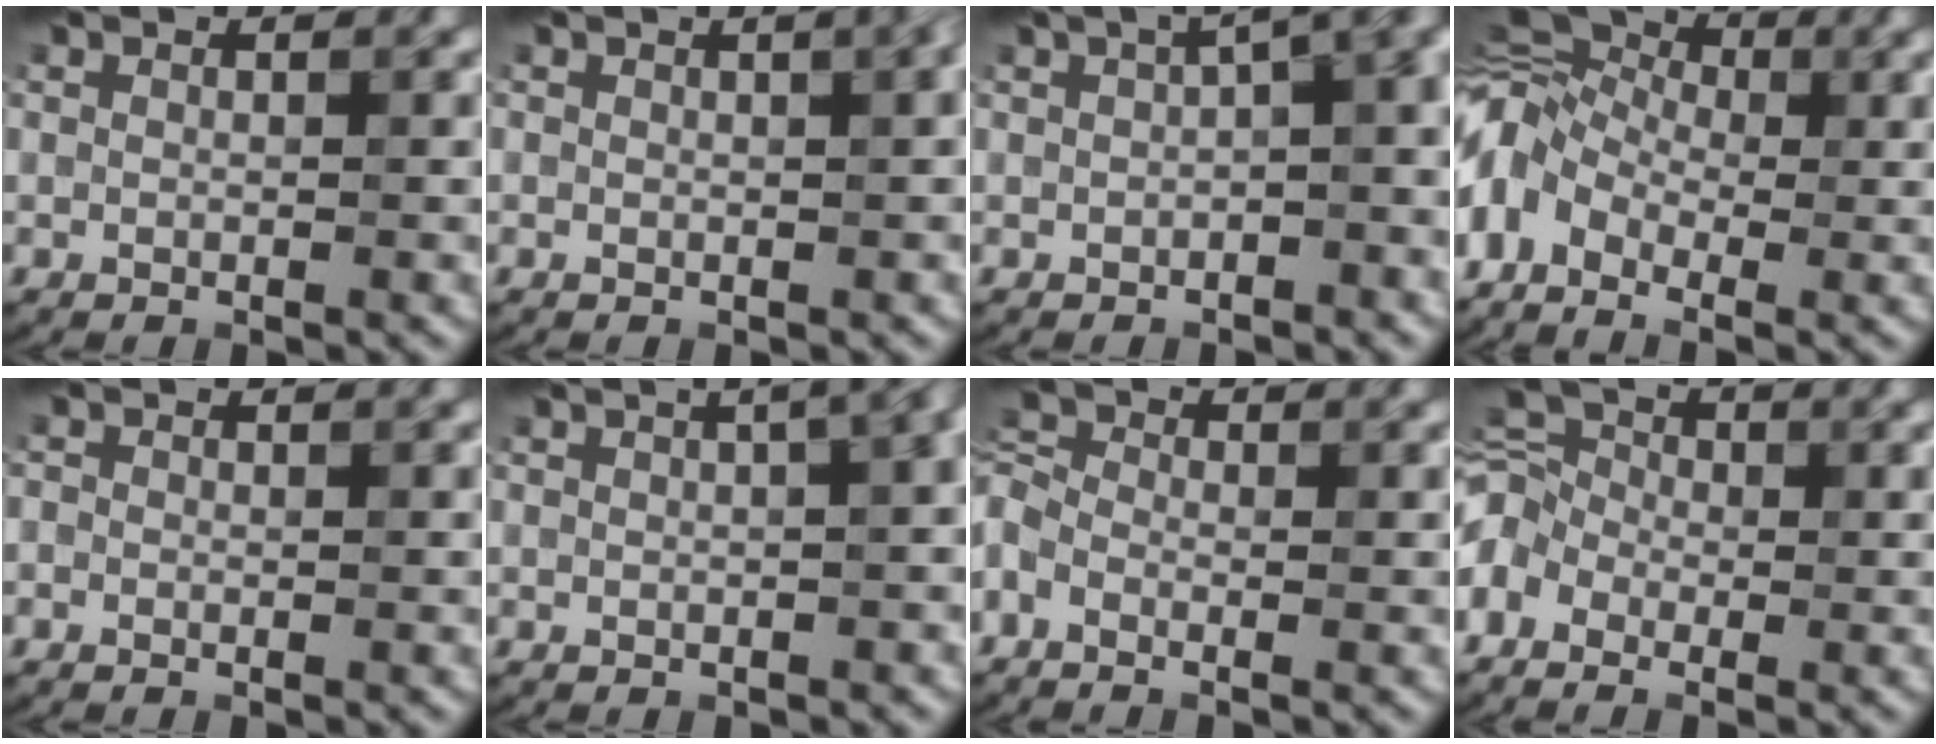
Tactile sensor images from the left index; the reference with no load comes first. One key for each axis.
{"total": 3.0, "fx": 0.9, "fy": 1.3, "fz": 2.6, "tx": -0.007, "ty": 0.014, "tz": 0.000}
{"total": 6.4, "fx": 0.5, "fy": 2.6, "fz": 5.8, "tx": -0.040, "ty": 0.023, "tz": 0.001}
{"total": 11.4, "fx": -1.7, "fy": 8.4, "fz": 7.6, "tx": -0.155, "ty": 0.024, "tz": -0.042}
{"total": 0.7, "fx": -0.1, "fy": 0.6, "fz": 0.3, "tx": -0.008, "ty": -0.006, "tz": -0.005}
{"total": 13.2, "fx": 3.4, "fy": 7.4, "fz": 10.4, "tx": -0.010, "ty": 0.067, "tz": -0.006}
{"total": 3.7, "fx": -1.3, "fy": 2.5, "fz": 2.4, "tx": -0.061, "ty": 0.004, "tz": -0.033}
{"total": 5.1, "fx": -1.9, "fy": 3.5, "fz": 3.2, "tx": -0.077, "ty": 0.003, "tz": -0.042}